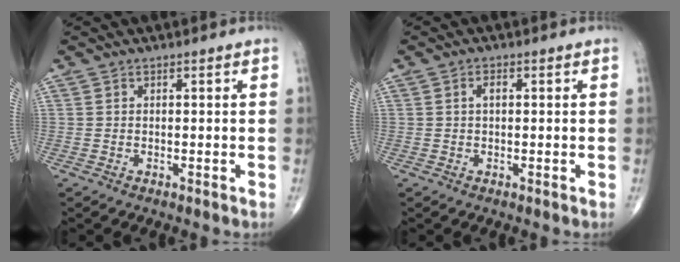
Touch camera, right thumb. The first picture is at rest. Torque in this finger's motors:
{"motor_torque": [0.15, 0.62, 0.14, -0.03, 0.07]}